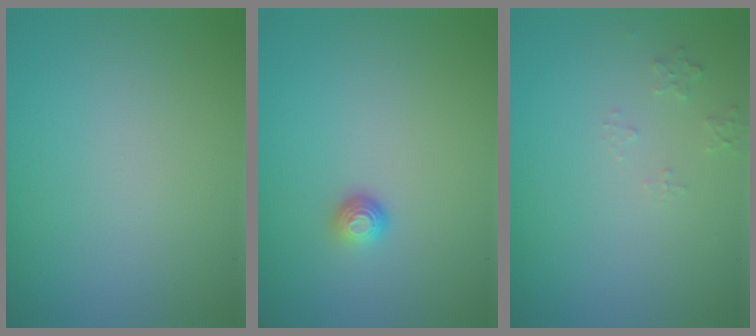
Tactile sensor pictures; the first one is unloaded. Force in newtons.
{"total": 1.5, "press": 1.0, "slide": 1.1}
{"total": 1.1, "press": 1.1, "slide": 0.2}